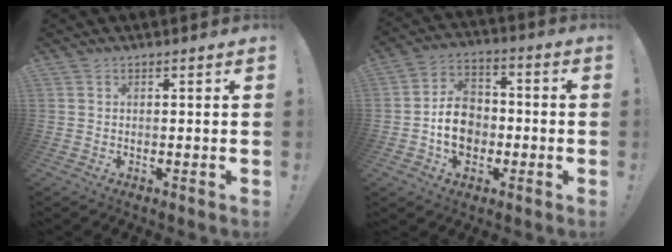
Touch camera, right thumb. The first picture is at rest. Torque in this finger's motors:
{"motor_torque": [1.47, 1.22, 0.84, -0.84, 0.43]}